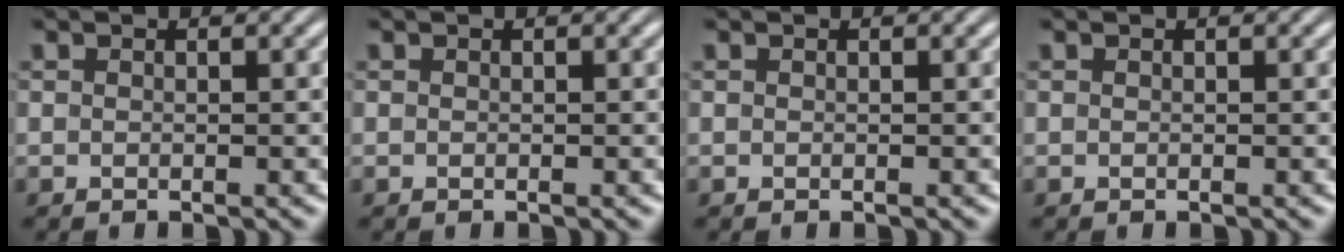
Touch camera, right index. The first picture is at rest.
{"total": 0.0}
{"total": 0.0}
{"total": 0.0}